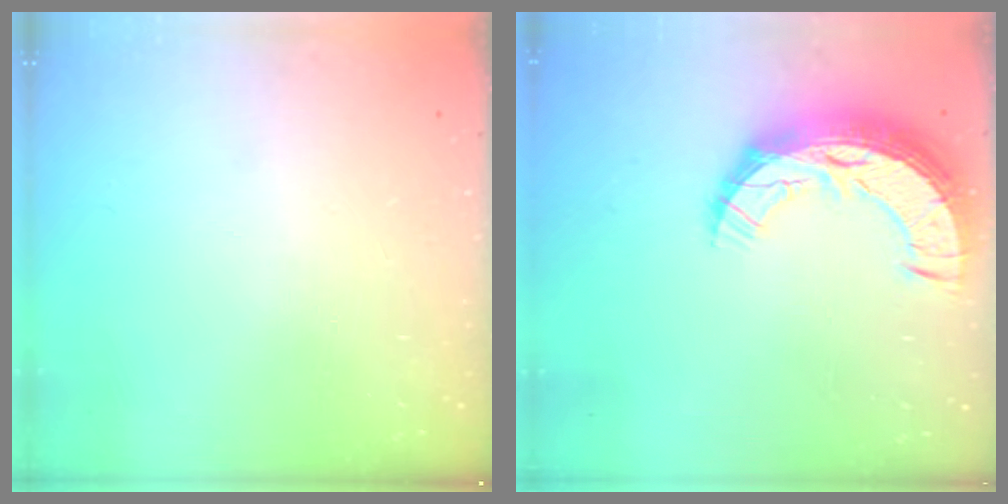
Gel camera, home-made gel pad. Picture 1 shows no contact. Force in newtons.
{"total": 13.4, "press": 13.4, "slide": 0.9}